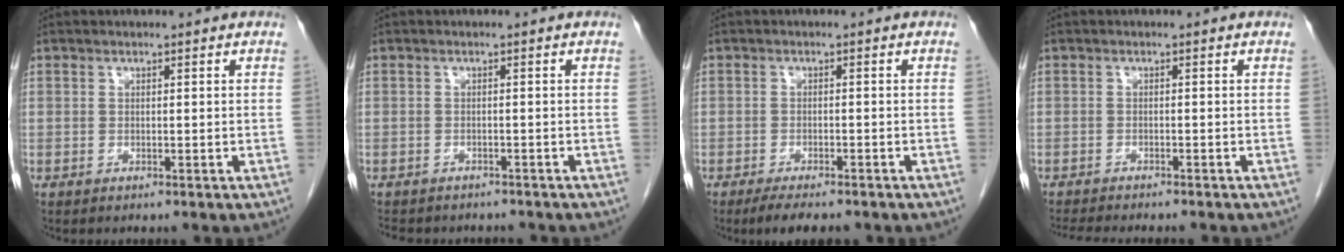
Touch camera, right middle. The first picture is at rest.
{"total": 8.1, "force": [-7.0, 3.1, 2.6], "torque": [-0.048, 0.002, -0.088]}
{"total": 5.0, "force": [-4.0, 1.4, 2.6], "torque": [-0.040, -0.008, -0.058]}
{"total": 8.1, "force": [-7.2, 1.2, 3.5], "torque": [-0.048, -0.010, -0.104]}